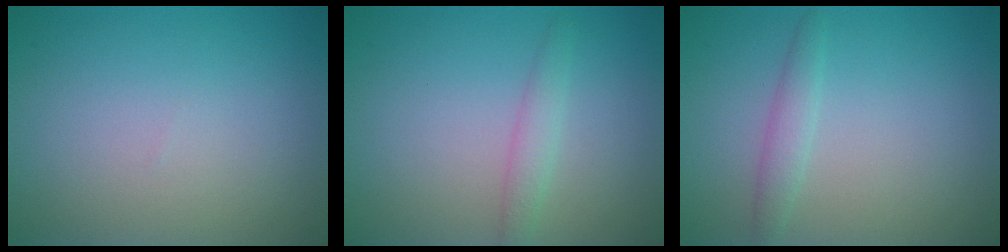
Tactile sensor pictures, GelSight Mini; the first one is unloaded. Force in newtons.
{"total": 1.5, "press": 1.5, "slide": 0.1}
{"total": 1.6, "press": 1.6, "slide": 0.1}